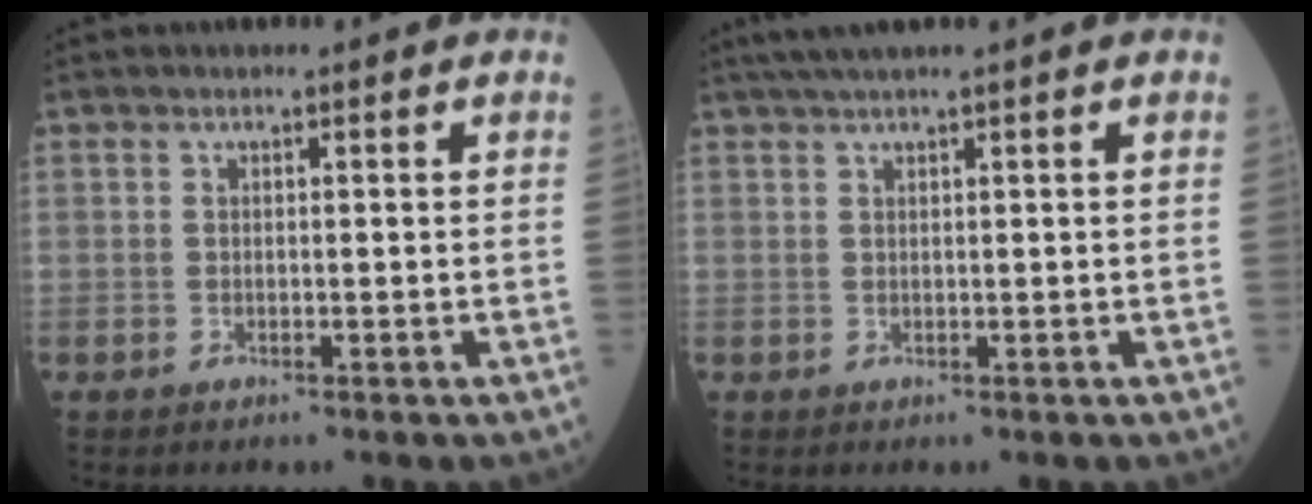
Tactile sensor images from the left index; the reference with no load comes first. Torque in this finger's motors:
{"motor_torque": [0.36, -0.24, 0.06, 0.07]}